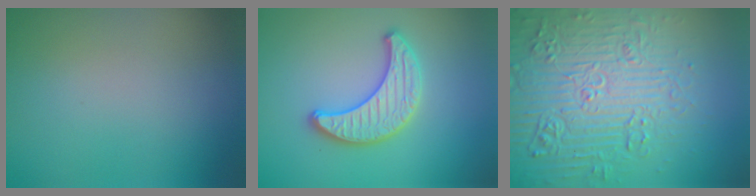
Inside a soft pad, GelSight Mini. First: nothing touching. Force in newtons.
{"total": 3.4, "press": 3.4, "slide": 0.1}
{"total": 7.8, "press": 7.6, "slide": 1.9}